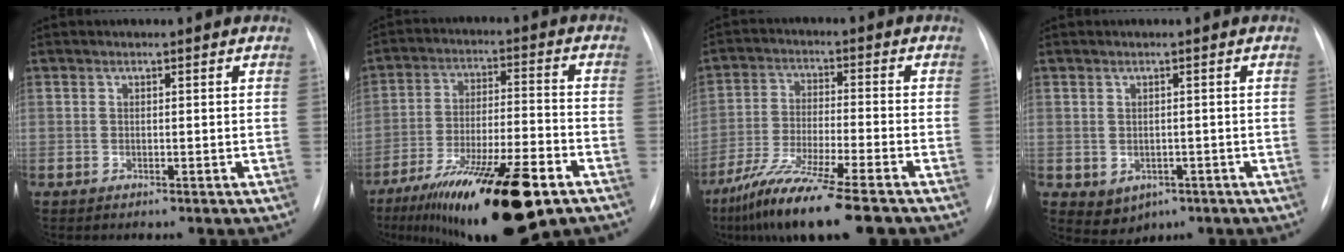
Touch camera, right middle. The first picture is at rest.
{"total": 20.8, "force": [-12.8, 3.9, 16.0], "torque": [-0.230, -0.022, -0.207]}
{"total": 12.7, "force": [-9.1, 0.2, 8.8], "torque": [-0.165, -0.039, -0.158]}
{"total": 4.0, "force": [-1.4, 3.4, 1.7], "torque": [-0.024, 0.002, -0.004]}